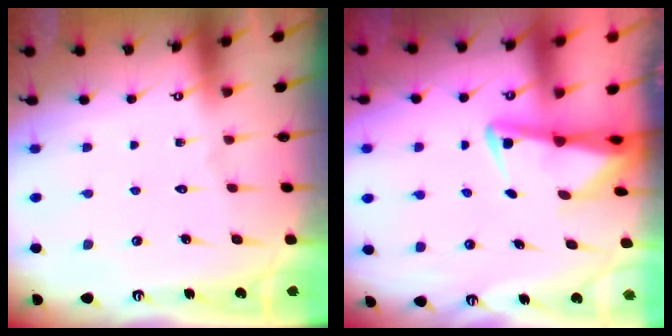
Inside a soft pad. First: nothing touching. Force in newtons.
{"total": 2.8, "press": 2.7, "slide": 0.6}